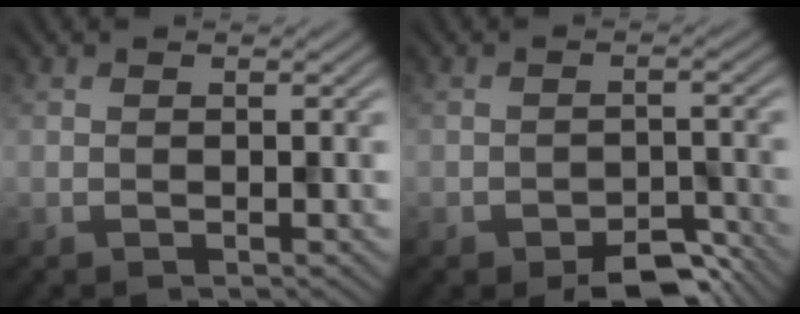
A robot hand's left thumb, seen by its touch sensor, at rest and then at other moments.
{"total": 4.8, "force": [-3.7, 1.9, 2.4], "torque": [-0.029, 0.003, -0.053]}